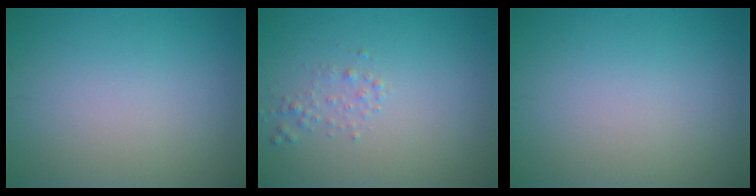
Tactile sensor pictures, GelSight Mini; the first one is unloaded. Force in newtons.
{"total": 1.0, "press": 1.0, "slide": 0.0}
{"total": 0.0}